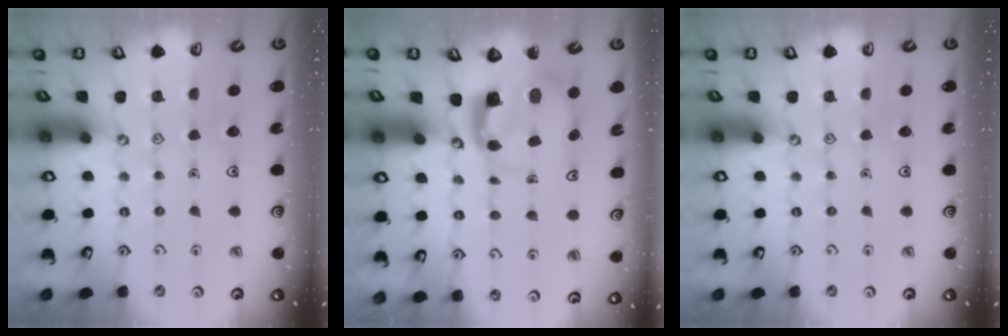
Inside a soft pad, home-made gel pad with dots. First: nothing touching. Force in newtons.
{"total": 4.5, "press": 4.5, "slide": 0.4}
{"total": 0.0}